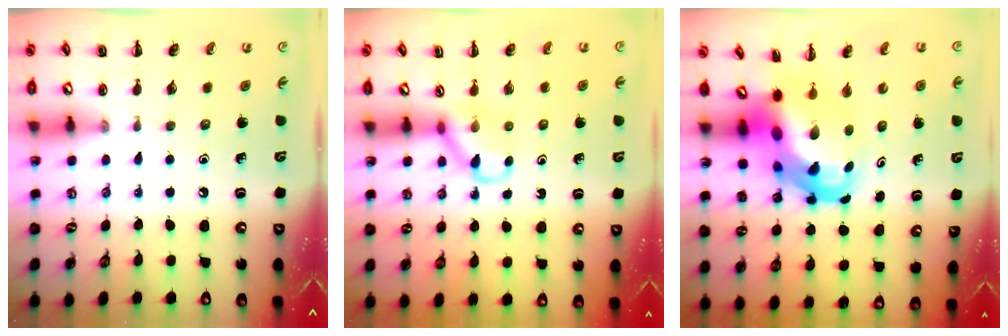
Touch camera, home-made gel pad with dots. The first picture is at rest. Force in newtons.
{"total": 5.3, "press": 5.3, "slide": 0.9}
{"total": 8.6, "press": 8.3, "slide": 2.2}